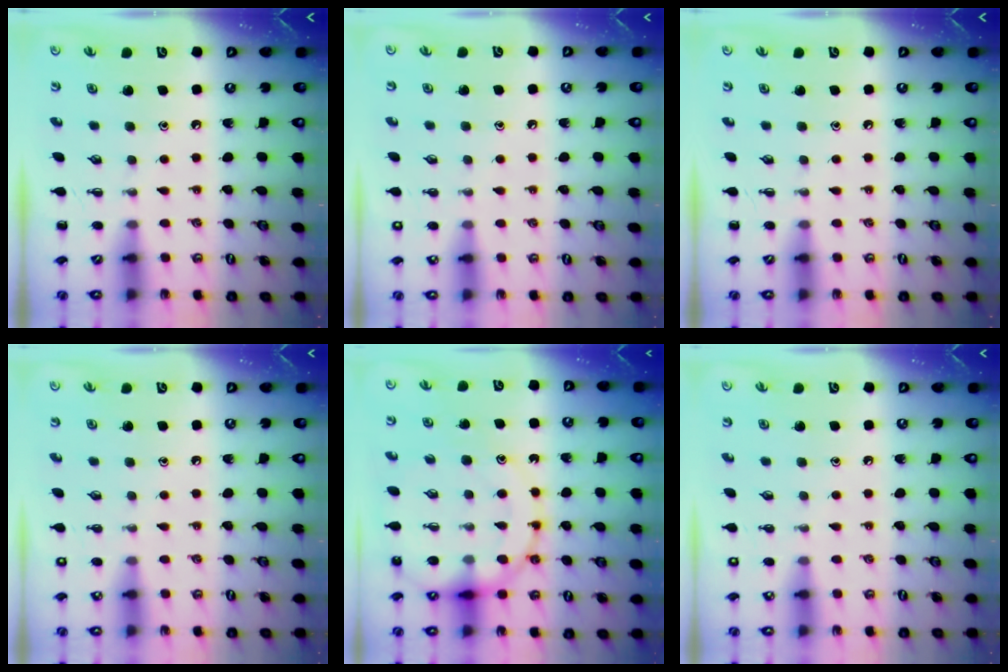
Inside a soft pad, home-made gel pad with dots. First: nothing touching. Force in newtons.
{"total": 2.3, "press": 2.2, "slide": 0.7}
{"total": 0.0}
{"total": 2.3, "press": 2.2, "slide": 0.7}
{"total": 18.6, "press": 18.2, "slide": 4.0}
{"total": 2.3, "press": 2.2, "slide": 0.7}